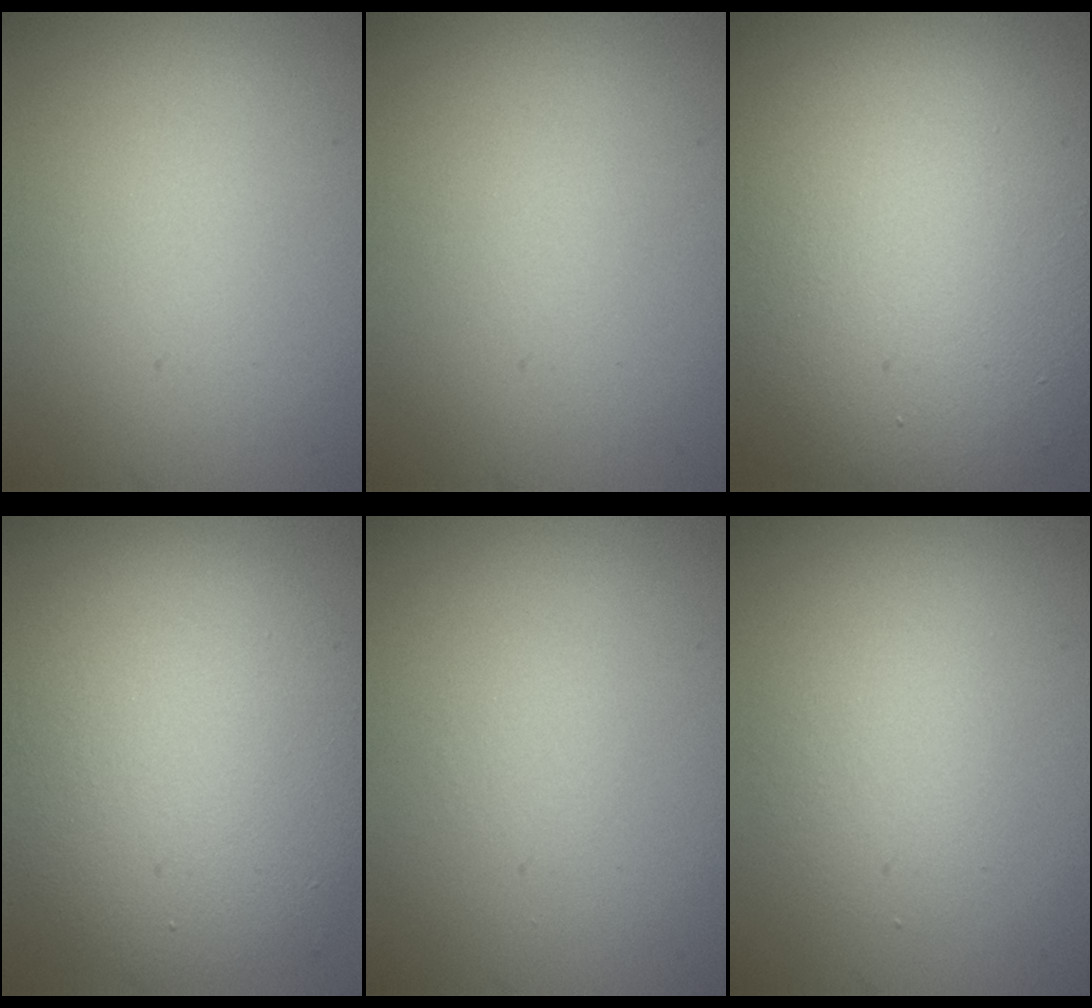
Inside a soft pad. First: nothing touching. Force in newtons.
{"total": 0.0}
{"total": 15.3, "press": 15.2, "slide": 0.8}
{"total": 10.2, "press": 10.2, "slide": 0.9}
{"total": 0.0}
{"total": 2.1, "press": 2.1, "slide": 0.1}